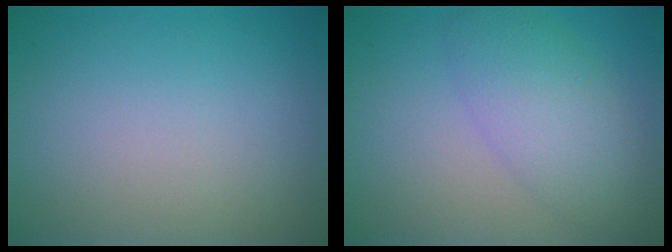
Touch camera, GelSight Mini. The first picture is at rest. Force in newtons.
{"total": 4.7, "press": 4.7, "slide": 0.1}